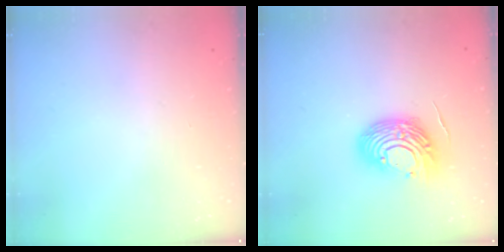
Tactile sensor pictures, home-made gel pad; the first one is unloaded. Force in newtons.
{"total": 13.6, "press": 13.4, "slide": 2.2}